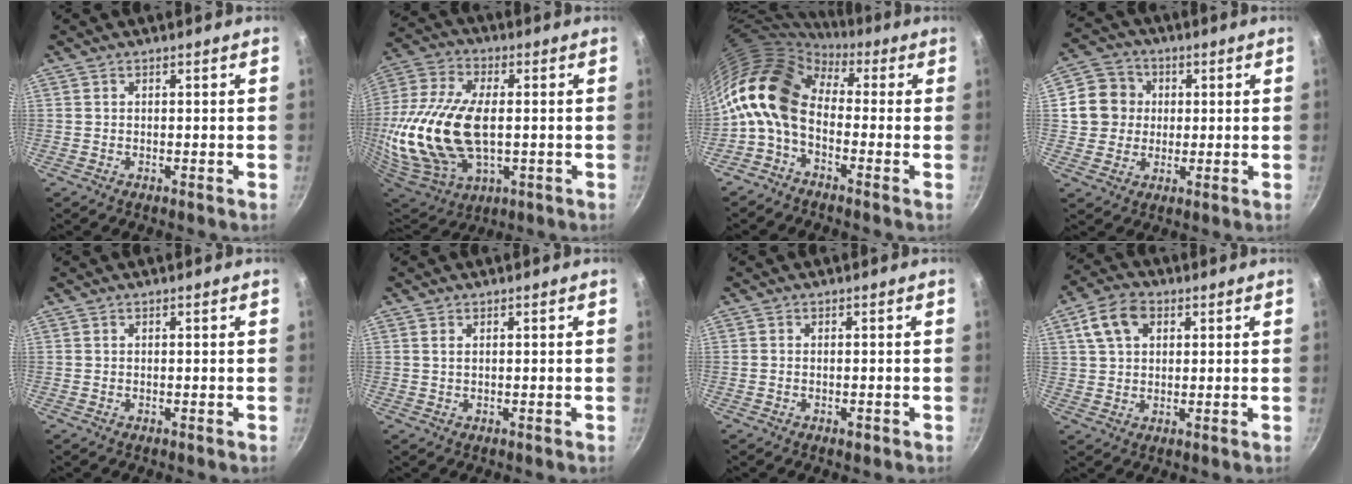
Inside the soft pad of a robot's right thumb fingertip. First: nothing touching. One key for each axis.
{"total": 25.0, "fx": -0.8, "fy": 14.3, "fz": 20.5, "tx": -0.435, "ty": -0.001, "tz": -0.008}
{"total": 12.5, "fx": 0.0, "fy": 8.2, "fz": 9.5, "tx": -0.164, "ty": 0.028, "tz": -0.023}
{"total": 8.9, "fx": 1.4, "fy": 8.3, "fz": 2.9, "tx": -0.013, "ty": 0.014, "tz": 0.015}
{"total": 0.0}
{"total": 1.0, "fx": 0.4, "fy": 0.5, "fz": 0.8, "tx": -0.015, "ty": 0.001, "tz": 0.008}
{"total": 1.3, "fx": -0.7, "fy": 0.7, "fz": 0.9, "tx": -0.016, "ty": 0.003, "tz": -0.012}
{"total": 8.4, "fx": 3.1, "fy": 5.8, "fz": 5.2, "tx": -0.088, "ty": 0.009, "tz": 0.051}